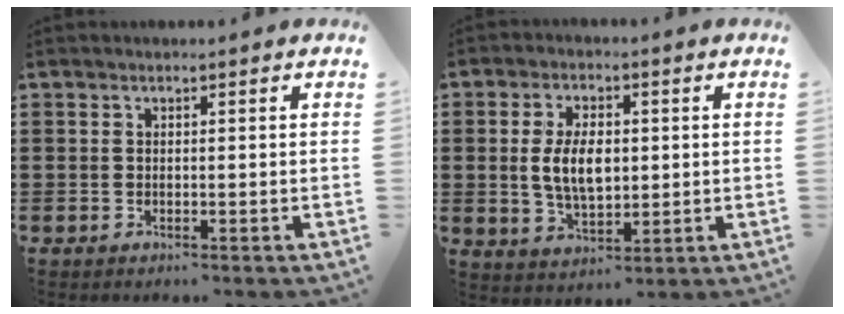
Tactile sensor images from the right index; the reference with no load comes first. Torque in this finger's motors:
{"motor_torque": [0.39, 0.09, 0.21, 0.18]}